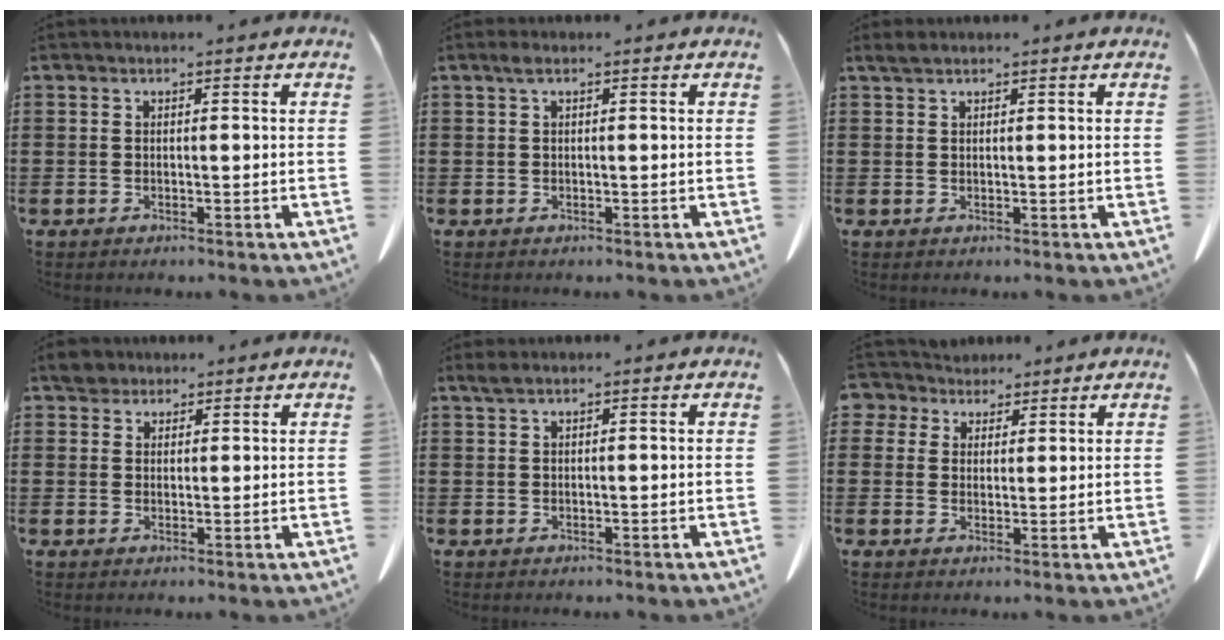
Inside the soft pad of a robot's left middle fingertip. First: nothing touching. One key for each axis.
{"total": 1.0, "fx": 0.4, "fy": 0.2, "fz": 0.9, "tx": -0.020, "ty": 0.003, "tz": 0.006}
{"total": 1.3, "fx": 0.9, "fy": 0.3, "fz": 0.8, "tx": -0.019, "ty": 0.002, "tz": 0.017}
{"total": 2.9, "fx": 2.5, "fy": 1.4, "fz": 0.6, "tx": -0.014, "ty": 0.003, "tz": 0.048}
{"total": 1.1, "fx": 0.7, "fy": 0.1, "fz": 0.8, "tx": -0.018, "ty": 0.001, "tz": 0.012}
{"total": 3.9, "fx": 2.9, "fy": 2.6, "fz": 0.3, "tx": -0.026, "ty": 0.003, "tz": 0.053}